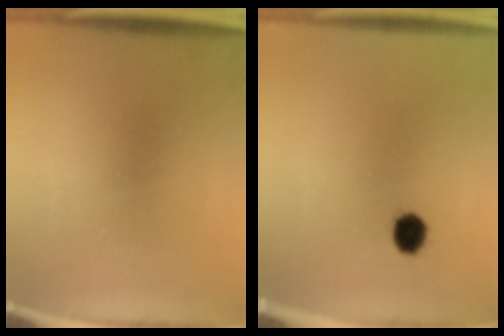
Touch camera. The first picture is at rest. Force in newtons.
{"total": 3.9}